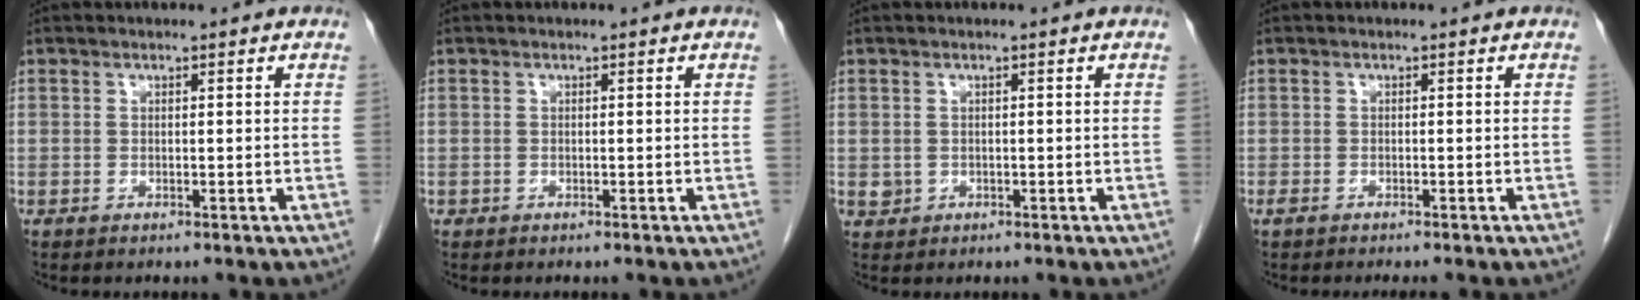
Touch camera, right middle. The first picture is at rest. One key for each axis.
{"total": 0.0}
{"total": 1.3, "fx": -0.1, "fy": 1.3, "fz": 0.3, "tx": -0.007, "ty": 0.003, "tz": 0.005}
{"total": 2.9, "fx": -2.4, "fy": 0.7, "fz": 1.5, "tx": -0.021, "ty": -0.006, "tz": -0.031}